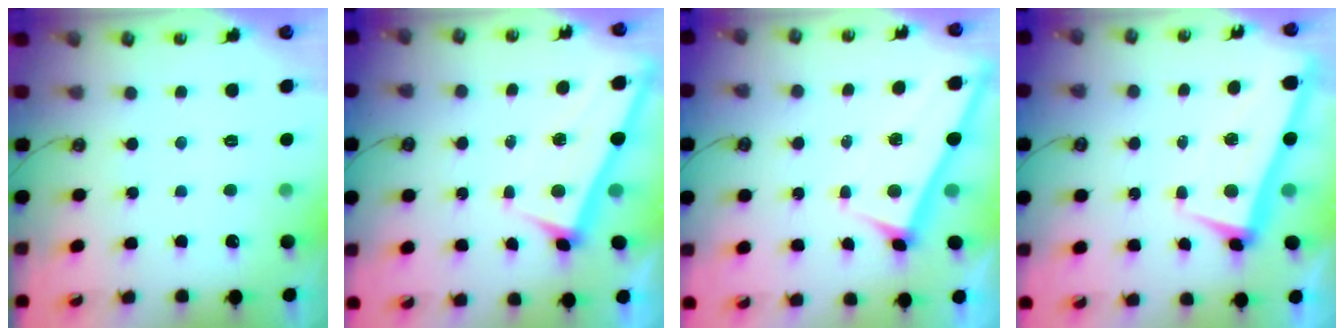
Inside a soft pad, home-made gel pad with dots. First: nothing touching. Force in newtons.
{"total": 2.9, "press": 2.9, "slide": 0.0}
{"total": 3.0, "press": 3.0, "slide": 0.1}
{"total": 2.2, "press": 2.1, "slide": 0.7}